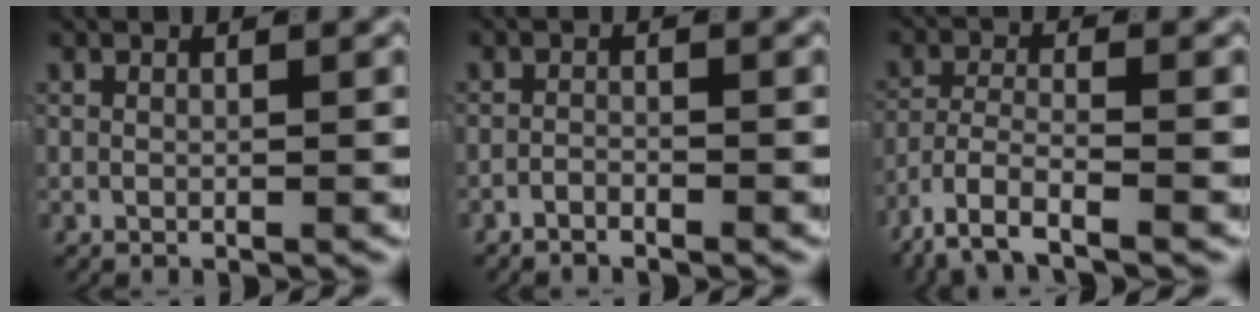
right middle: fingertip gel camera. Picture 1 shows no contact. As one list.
[{"total": 1.5, "force": [-1.5, 0.2, 0.1], "torque": [-0.002, -0.005, -0.029]}, {"total": 5.7, "force": [-4.2, 1.9, 3.4], "torque": [-0.072, -0.018, -0.064]}]